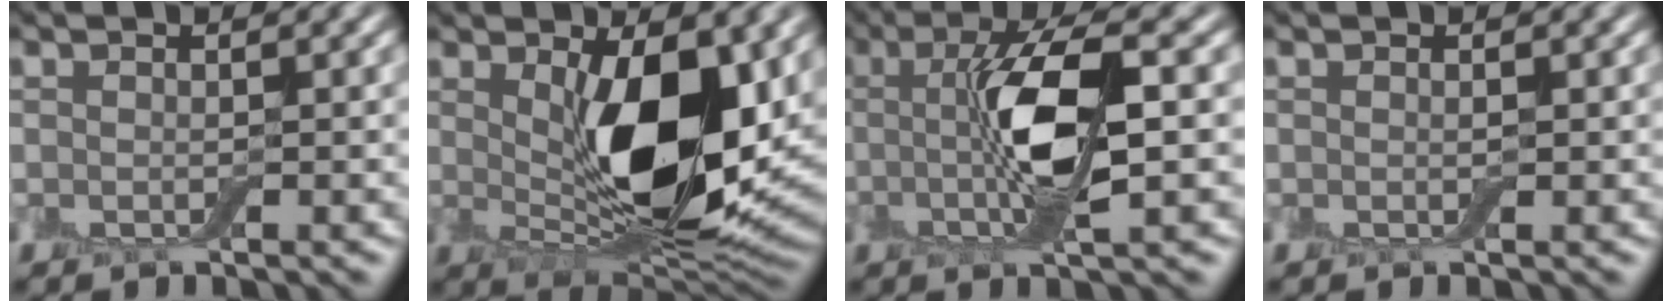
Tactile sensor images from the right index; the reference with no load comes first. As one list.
[{"total": 10.0, "force": [1.5, 4.4, 8.9], "torque": [-0.140, -0.009, 0.031]}, {"total": 6.9, "force": [0.0, 1.9, 6.6], "torque": [-0.124, -0.001, -0.003]}, {"total": 0.0}]